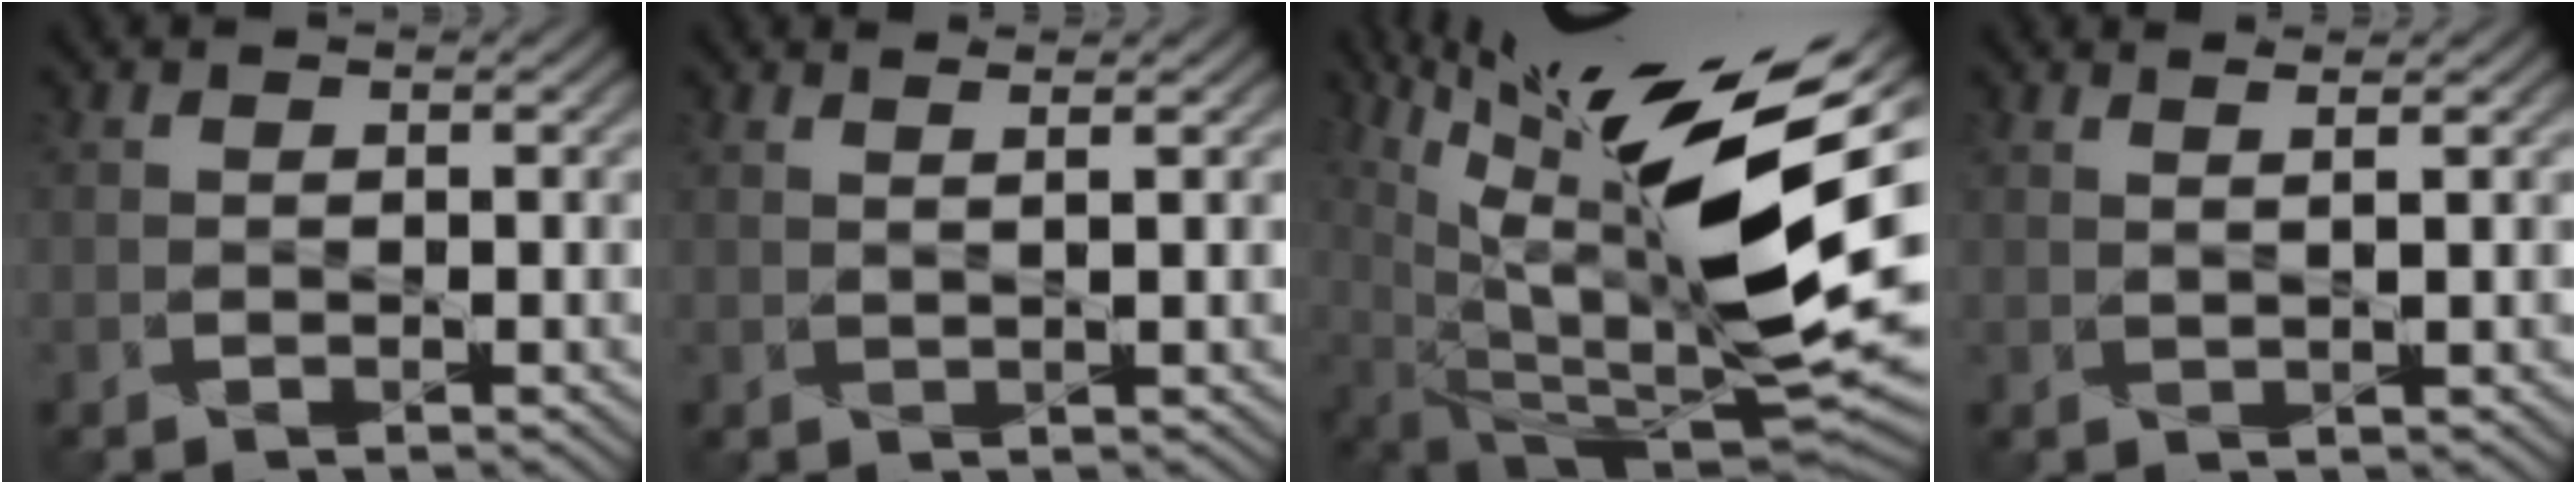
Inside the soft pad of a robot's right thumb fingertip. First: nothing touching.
{"total": 1.8, "force": [1.5, -0.8, 0.0], "torque": [-0.005, 0.004, 0.025]}
{"total": 20.3, "force": [9.4, 5.2, 17.2], "torque": [-0.275, 0.029, 0.156]}
{"total": 1.9, "force": [1.8, -0.7, 0.2], "torque": [-0.005, 0.001, 0.027]}